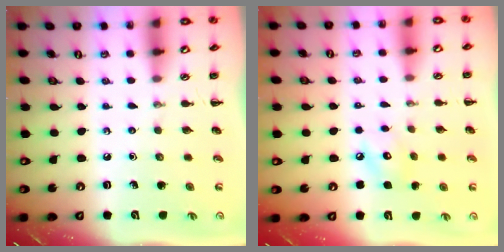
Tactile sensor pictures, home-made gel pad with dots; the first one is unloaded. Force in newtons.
{"total": 6.7, "press": 6.7, "slide": 0.4}